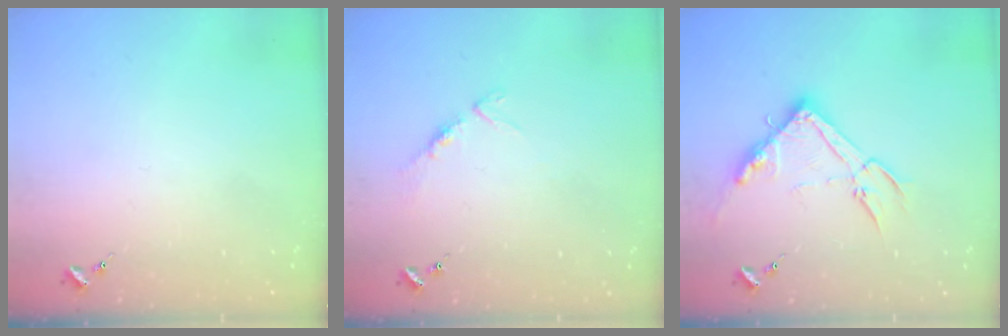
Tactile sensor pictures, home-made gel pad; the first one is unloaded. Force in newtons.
{"total": 5.9, "press": 5.9, "slide": 0.5}
{"total": 16.1, "press": 16.1, "slide": 0.6}